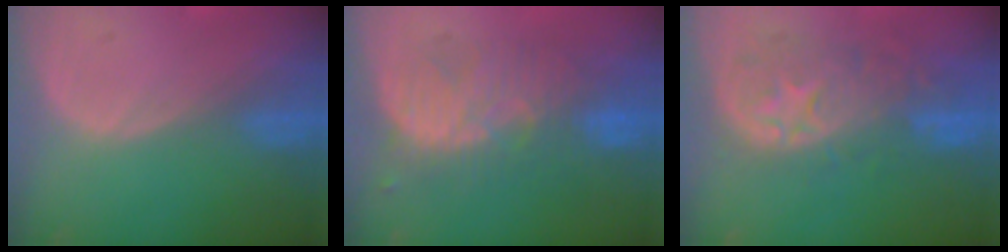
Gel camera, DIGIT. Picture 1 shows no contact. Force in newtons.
{"total": 8.7, "press": 8.7, "slide": 0.8}
{"total": 9.9, "press": 9.2, "slide": 3.5}